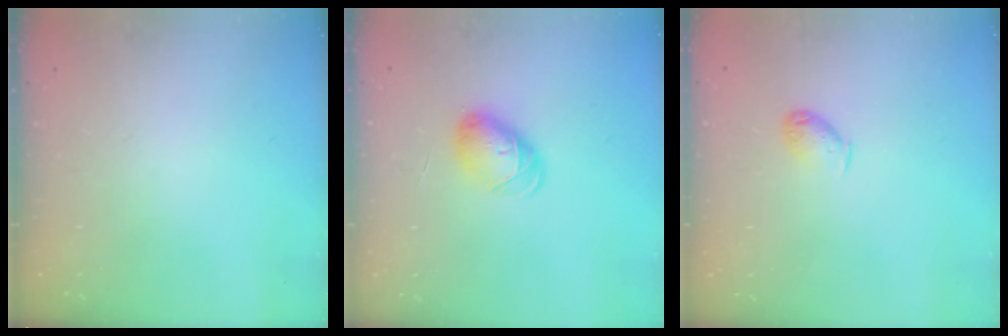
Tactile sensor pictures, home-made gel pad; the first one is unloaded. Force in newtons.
{"total": 8.2, "press": 8.2, "slide": 0.5}
{"total": 6.2, "press": 6.1, "slide": 1.3}